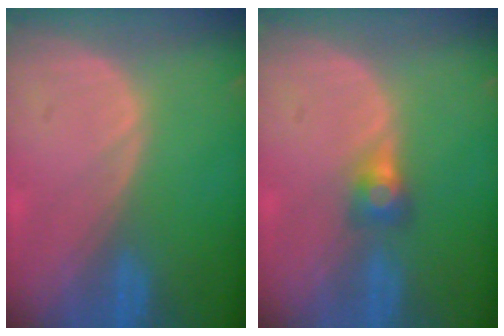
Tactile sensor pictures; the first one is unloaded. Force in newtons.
{"total": 2.7, "press": 2.5, "slide": 0.9}